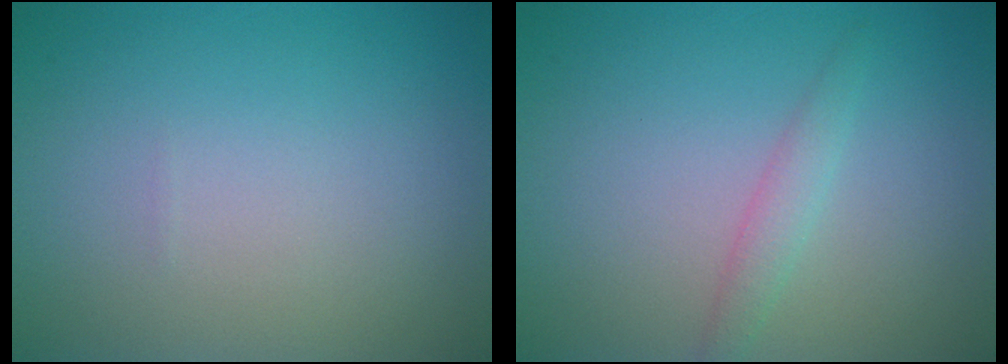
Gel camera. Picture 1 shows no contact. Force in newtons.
{"total": 1.5, "press": 1.5, "slide": 0.0}